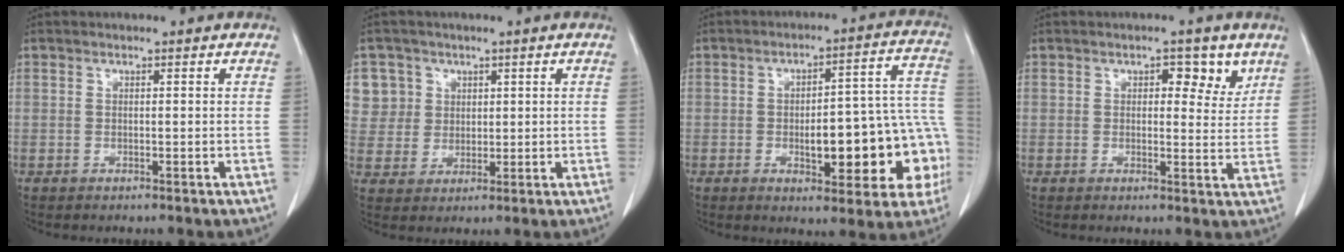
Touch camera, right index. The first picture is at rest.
{"total": 6.7, "force": [2.7, 6.1, 0.0], "torque": [0.011, 0.016, 0.063]}
{"total": 17.3, "force": [-4.0, 5.7, 15.9], "torque": [-0.139, 0.050, -0.032]}
{"total": 4.2, "force": [2.2, 2.2, 2.8], "torque": [-0.023, 0.001, 0.023]}